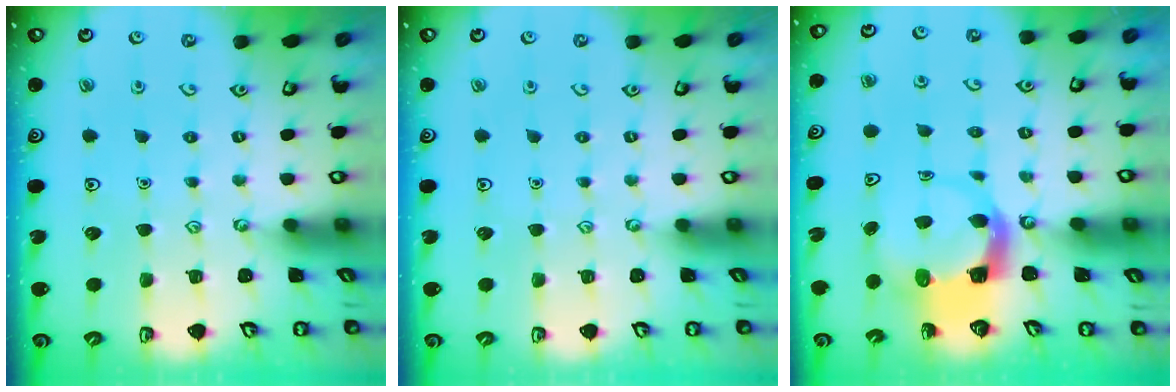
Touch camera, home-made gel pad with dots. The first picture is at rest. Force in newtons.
{"total": 0.0}
{"total": 5.3, "press": 5.3, "slide": 0.6}